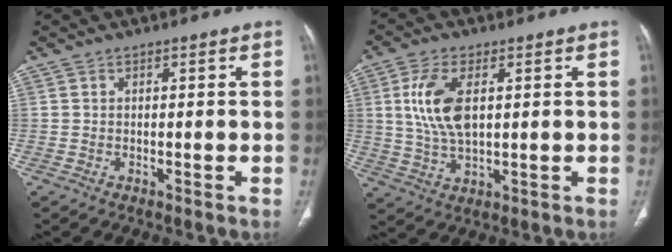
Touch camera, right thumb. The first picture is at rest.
{"total": 9.8, "force": [2.1, 5.0, 8.2], "torque": [-0.170, -0.003, 0.042]}